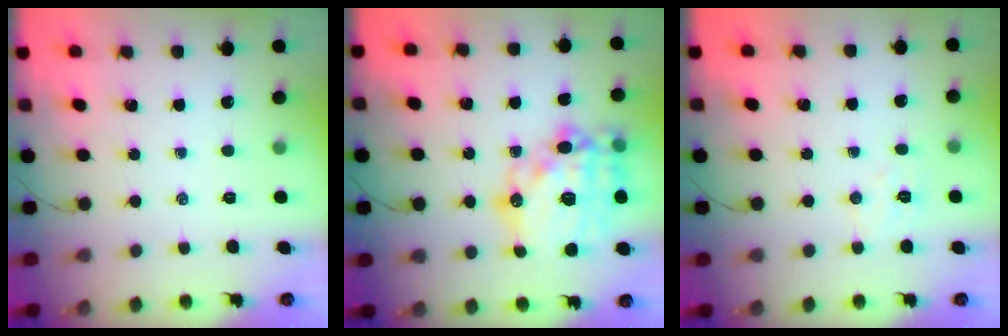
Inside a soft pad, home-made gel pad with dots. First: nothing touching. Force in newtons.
{"total": 24.0, "press": 23.7, "slide": 4.1}
{"total": 5.2, "press": 5.1, "slide": 1.1}